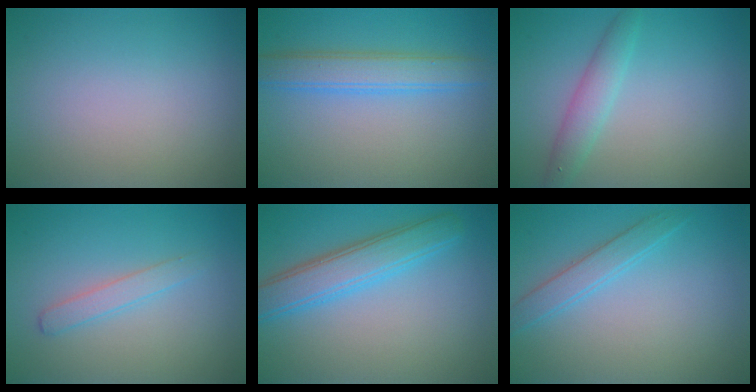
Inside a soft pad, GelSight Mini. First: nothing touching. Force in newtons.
{"total": 3.7, "press": 3.7, "slide": 0.1}
{"total": 2.5, "press": 2.5, "slide": 0.2}
{"total": 1.6, "press": 1.6, "slide": 0.0}
{"total": 4.5, "press": 4.5, "slide": 0.2}
{"total": 2.2, "press": 2.1, "slide": 0.2}